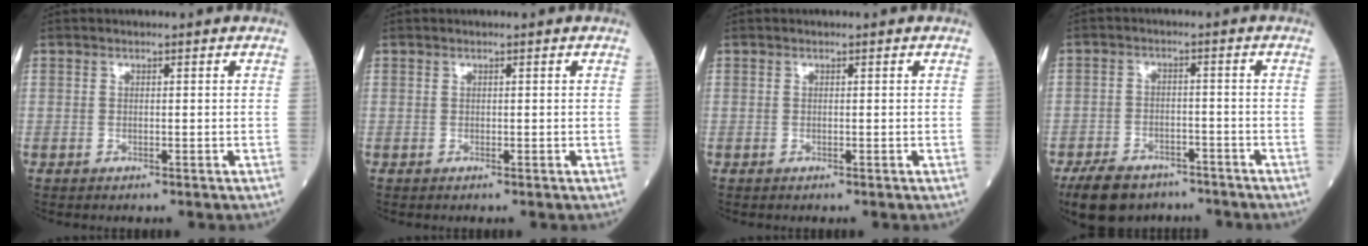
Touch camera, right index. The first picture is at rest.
{"total": 0.0}
{"total": 0.0}
{"total": 9.7, "force": [-7.5, 5.0, 3.6], "torque": [-0.067, -0.002, -0.117]}